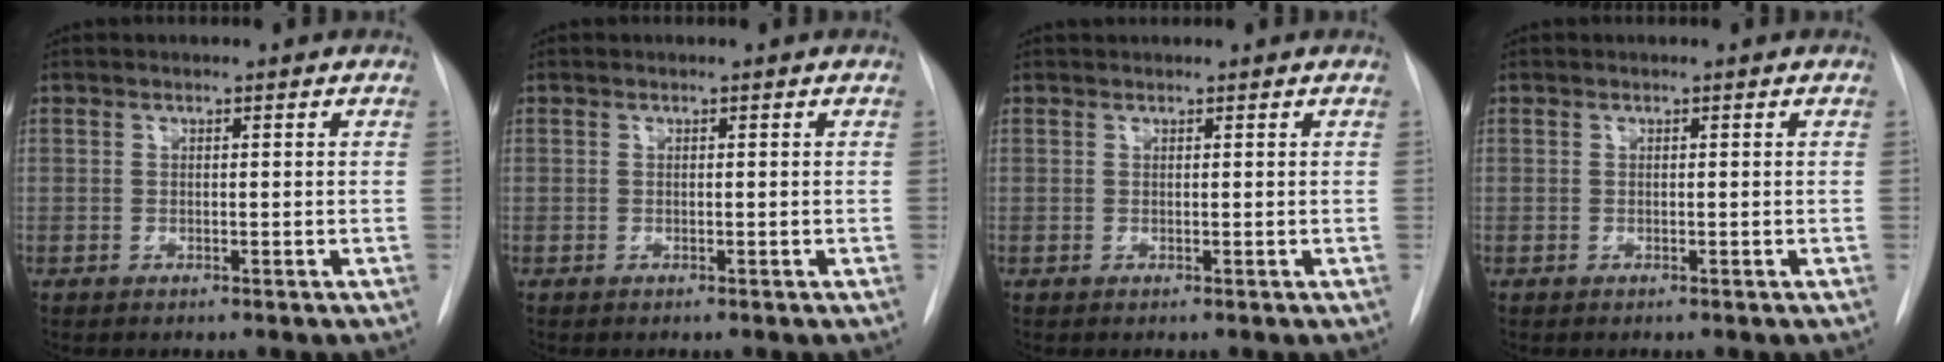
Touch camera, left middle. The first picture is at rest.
{"total": 0.0}
{"total": 1.3, "force": [1.2, 0.1, 0.3], "torque": [-0.008, 0.023, 0.024]}
{"total": 0.0}